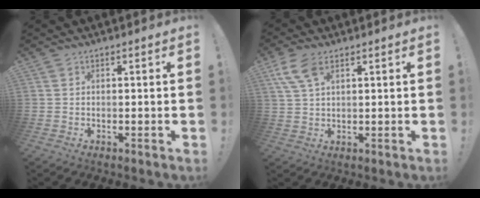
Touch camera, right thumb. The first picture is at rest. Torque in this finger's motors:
{"motor_torque": [-0.09, 0.15, 0.17, -0.12, 0.00]}